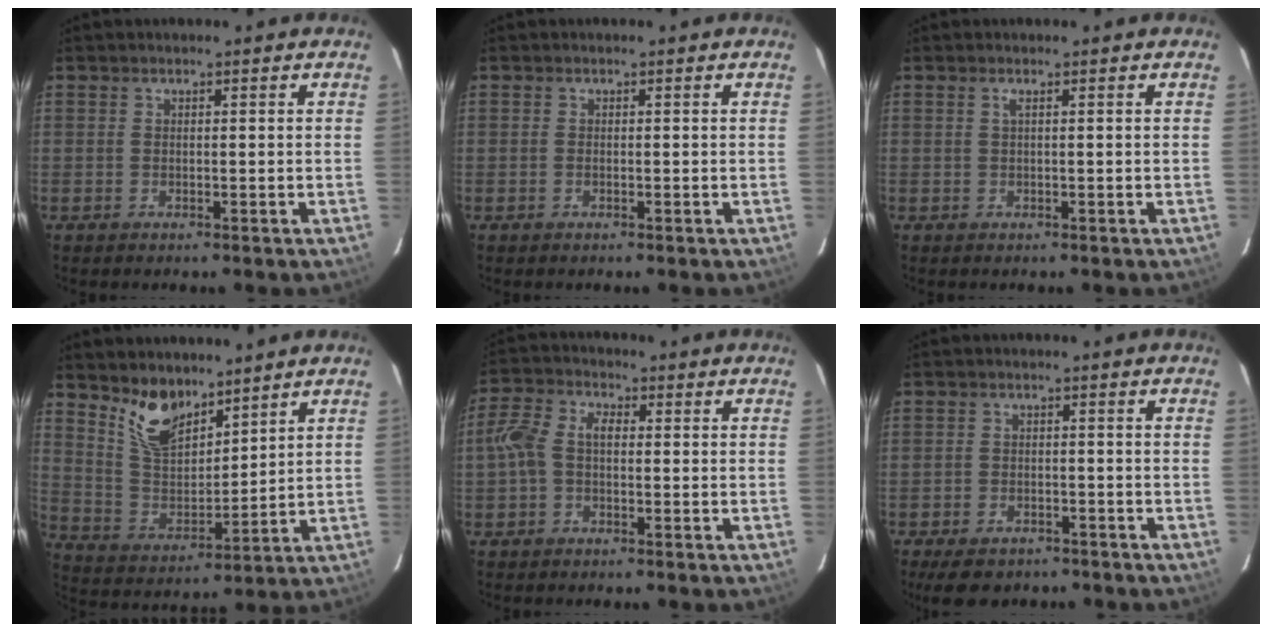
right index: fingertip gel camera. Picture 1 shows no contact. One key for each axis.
{"total": 0.0}
{"total": 0.7, "fx": 0.2, "fy": -0.3, "fz": 0.6, "tx": -0.011, "ty": 0.001, "tz": 0.002}
{"total": 10.7, "fx": 8.2, "fy": 4.6, "fz": 5.3, "tx": -0.102, "ty": -0.001, "tz": 0.165}
{"total": 5.8, "fx": -0.8, "fy": 3.7, "fz": 4.3, "tx": -0.097, "ty": 0.019, "tz": -0.019}
{"total": 7.7, "fx": -5.8, "fy": 4.0, "fz": 3.1, "tx": -0.078, "ty": -0.001, "tz": -0.086}